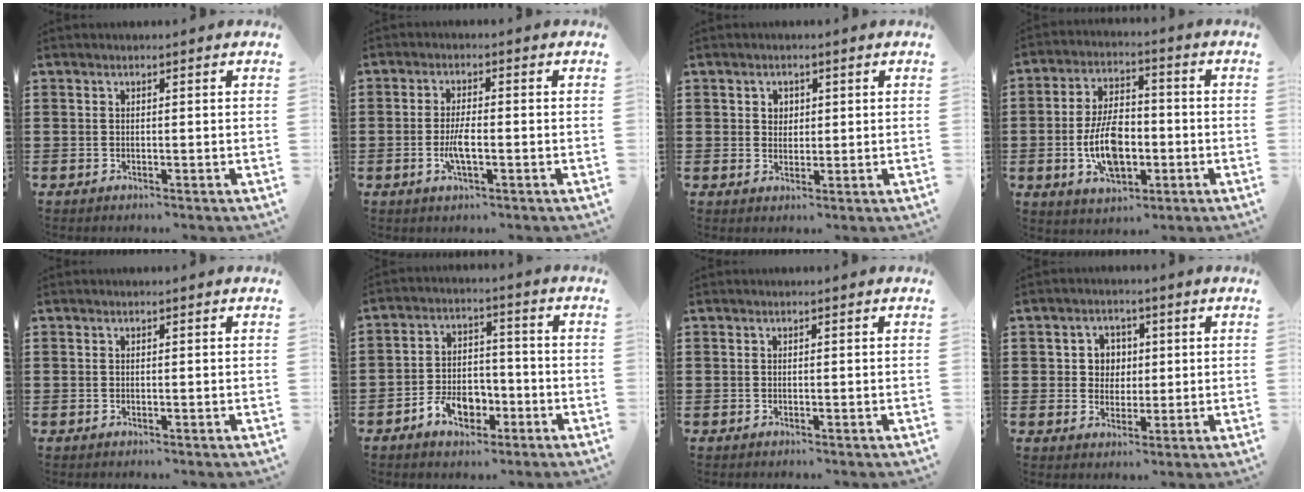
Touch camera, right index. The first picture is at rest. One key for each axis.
{"total": 3.8, "fx": -1.1, "fy": 0.9, "fz": 3.5, "tx": -0.073, "ty": -0.003, "tz": -0.023}
{"total": 1.8, "fx": 0.7, "fy": 1.6, "fz": 0.5, "tx": -0.014, "ty": 0.010, "tz": 0.012}
{"total": 9.5, "fx": -2.1, "fy": 5.1, "fz": 7.7, "tx": -0.157, "ty": 0.003, "tz": -0.043}
{"total": 0.0}
{"total": 6.6, "fx": -3.3, "fy": 4.3, "fz": 3.7, "tx": -0.066, "ty": 0.010, "tz": -0.064}
{"total": 0.0}
{"total": 4.0, "fx": 0.6, "fy": 3.7, "fz": 1.3, "tx": -0.042, "ty": 0.013, "tz": 0.007}